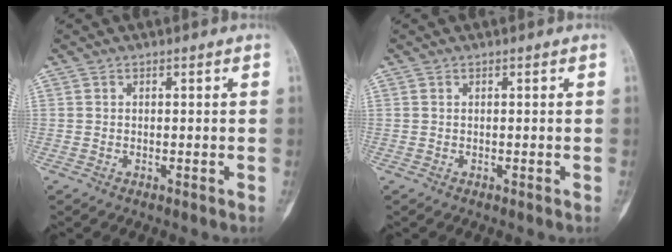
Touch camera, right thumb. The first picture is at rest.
{"total": 0.0}